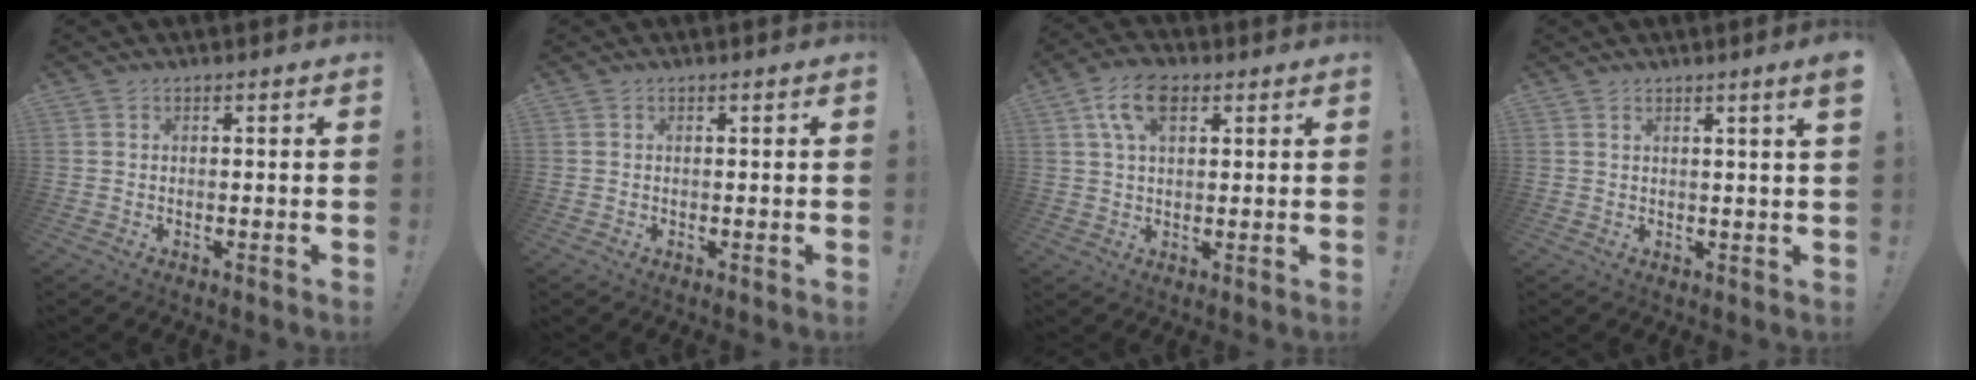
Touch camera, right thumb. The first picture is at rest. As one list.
[{"total": 0.0}, {"total": 9.2, "force": [3.8, 5.0, 6.7], "torque": [-0.119, 0.005, 0.073]}, {"total": 2.8, "force": [1.5, -0.8, 2.2], "torque": [-0.034, -0.009, 0.022]}]